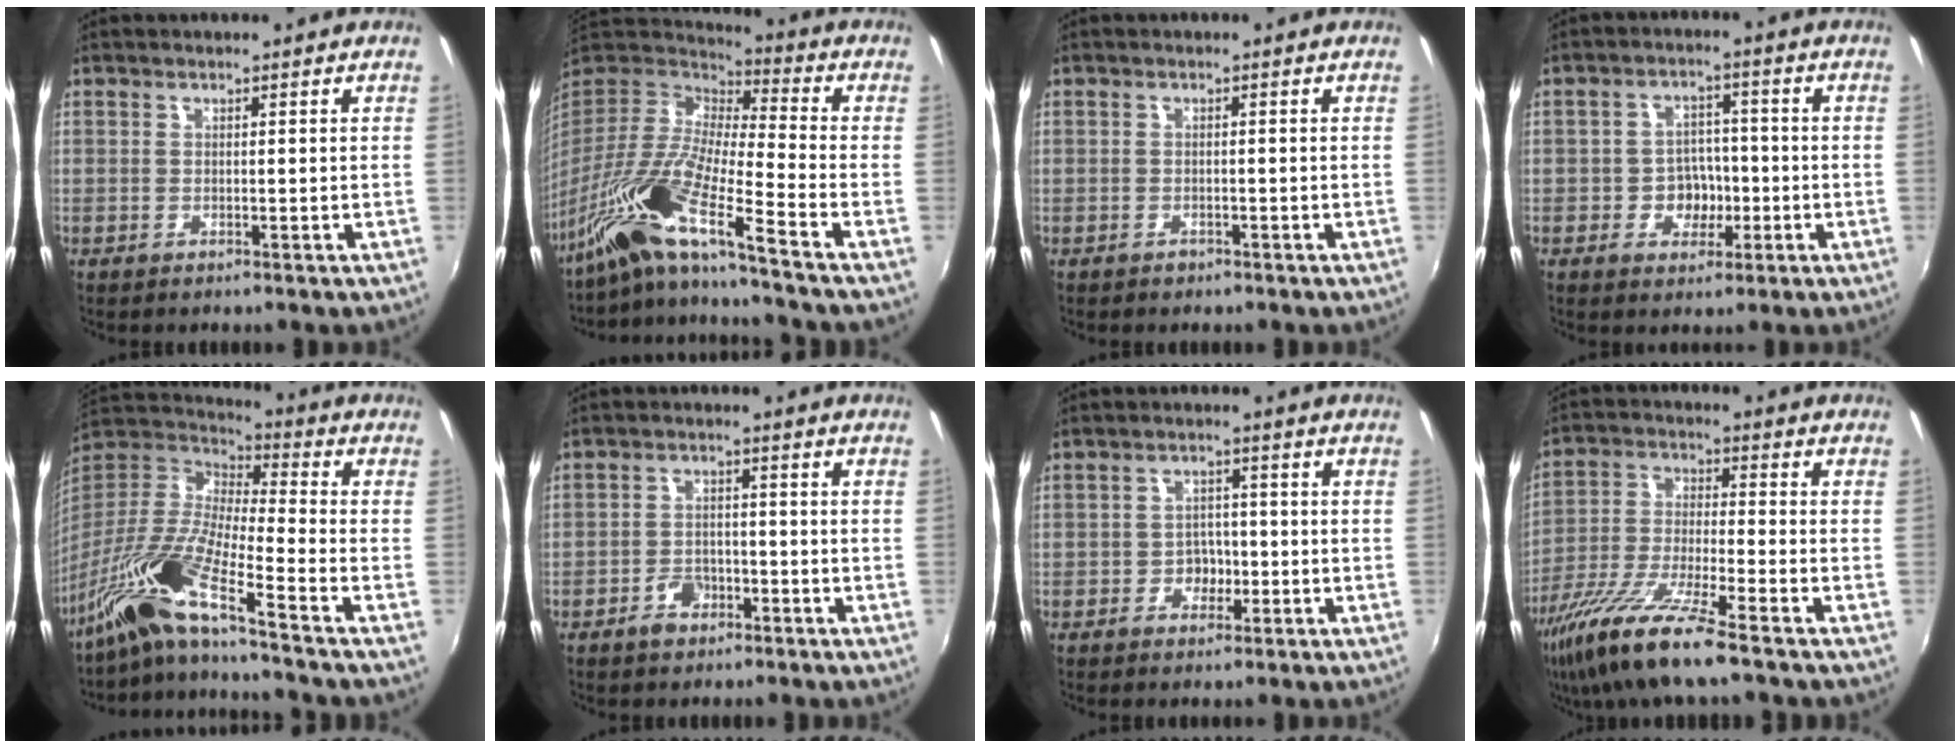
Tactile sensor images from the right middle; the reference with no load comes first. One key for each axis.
{"total": 16.6, "fx": -11.7, "fy": 0.3, "fz": 11.7, "tx": -0.219, "ty": -0.019, "tz": -0.244}
{"total": 1.1, "fx": -0.7, "fy": 0.8, "fz": 0.1, "tx": -0.004, "ty": -0.001, "tz": -0.011}
{"total": 5.3, "fx": -1.7, "fy": 4.6, "fz": 2.1, "tx": -0.040, "ty": 0.012, "tz": -0.020}
{"total": 15.1, "fx": -10.7, "fy": 0.5, "fz": 10.6, "tx": -0.206, "ty": -0.012, "tz": -0.224}
{"total": 4.4, "fx": -2.9, "fy": 2.9, "fz": 1.7, "tx": -0.044, "ty": 0.007, "tz": -0.044}
{"total": 3.4, "fx": -1.4, "fy": 3.0, "fz": 1.1, "tx": -0.019, "ty": 0.009, "tz": -0.020}
{"total": 14.0, "fx": -10.0, "fy": 1.2, "fz": 9.7, "tx": -0.203, "ty": -0.031, "tz": -0.190}